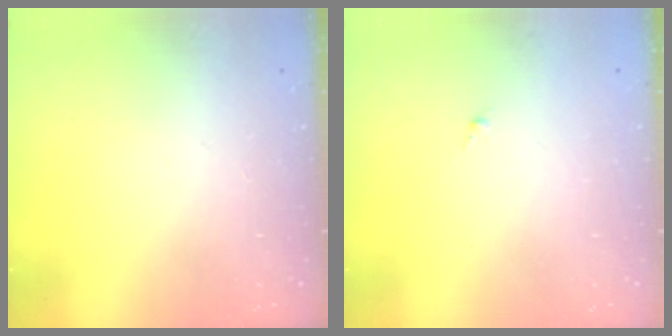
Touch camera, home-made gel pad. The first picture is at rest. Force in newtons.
{"total": 0.5, "press": 0.4, "slide": 0.4}